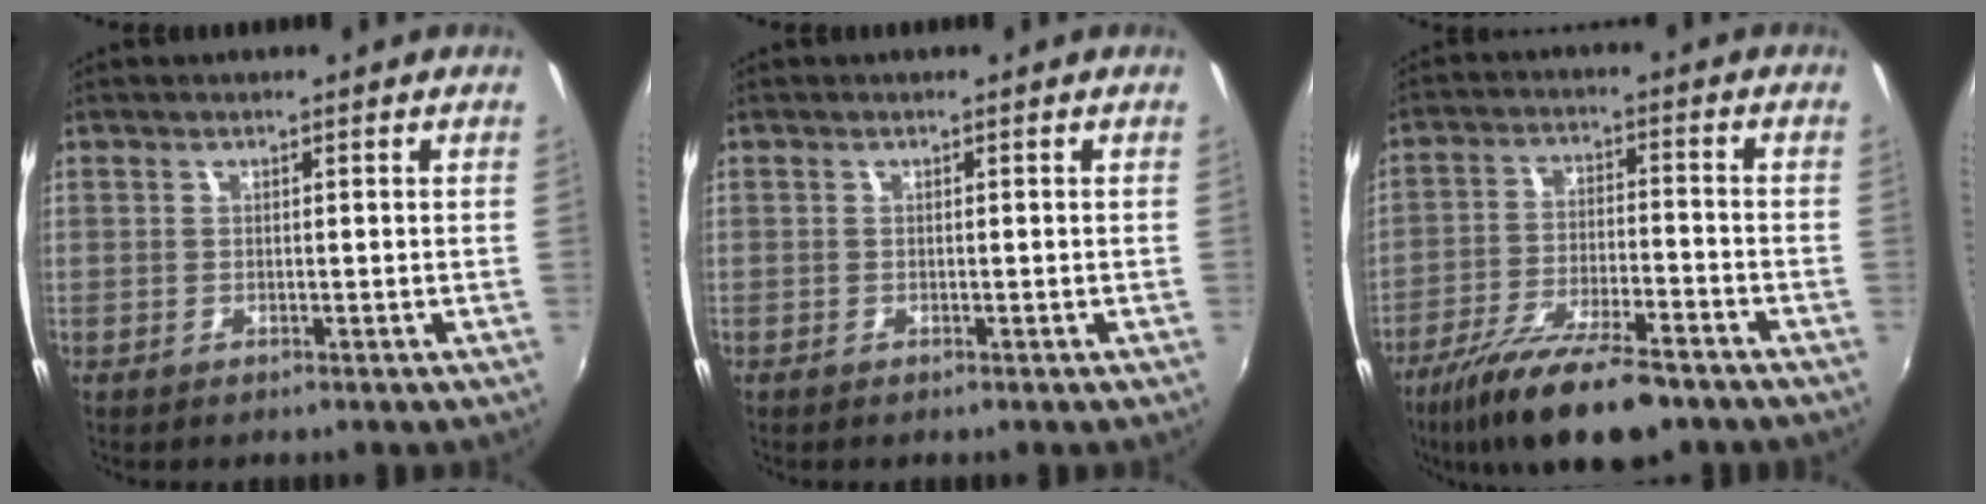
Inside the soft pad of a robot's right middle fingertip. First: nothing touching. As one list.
[{"total": 0.0}, {"total": 16.1, "force": [-11.8, 4.3, 10.0], "torque": [-0.203, -0.032, -0.200]}]